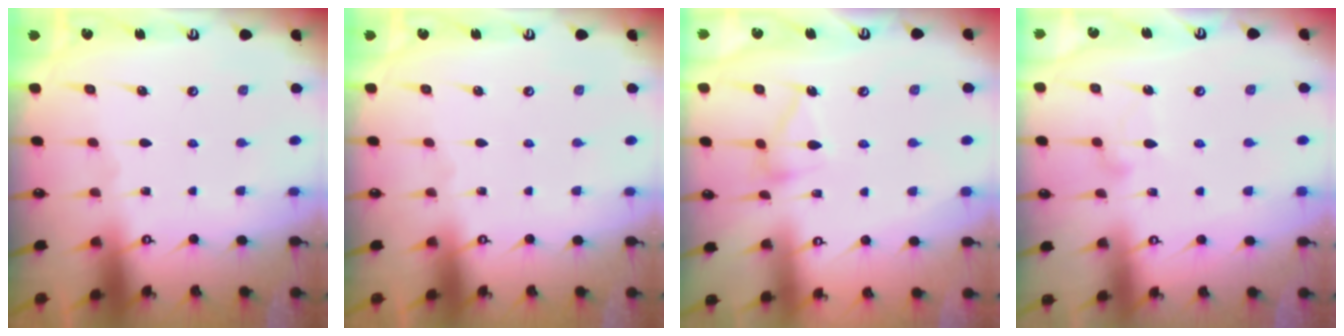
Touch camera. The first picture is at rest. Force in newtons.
{"total": 0.0}
{"total": 11.7, "press": 11.7, "slide": 0.3}
{"total": 10.0, "press": 10.0, "slide": 0.5}